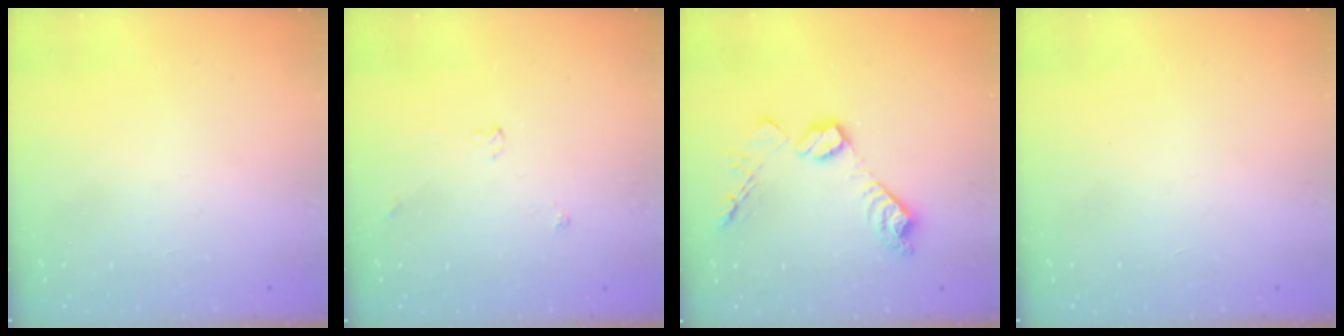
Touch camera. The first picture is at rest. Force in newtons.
{"total": 3.6, "press": 3.5, "slide": 0.5}
{"total": 12.6, "press": 12.6, "slide": 0.8}
{"total": 0.0}